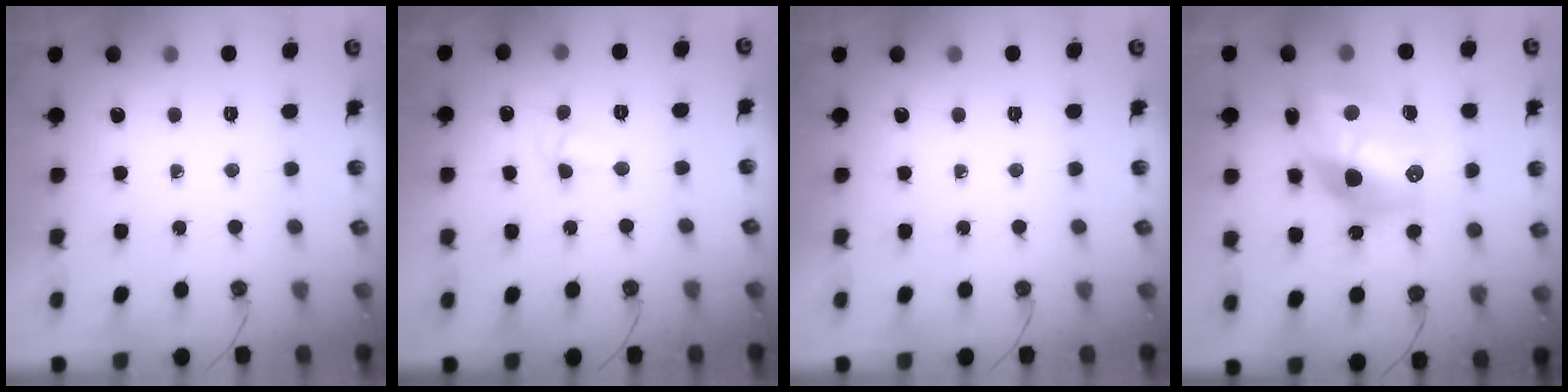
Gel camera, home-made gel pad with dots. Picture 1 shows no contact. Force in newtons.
{"total": 4.2, "press": 4.0, "slide": 1.3}
{"total": 0.0}
{"total": 22.0, "press": 21.5, "slide": 5.0}